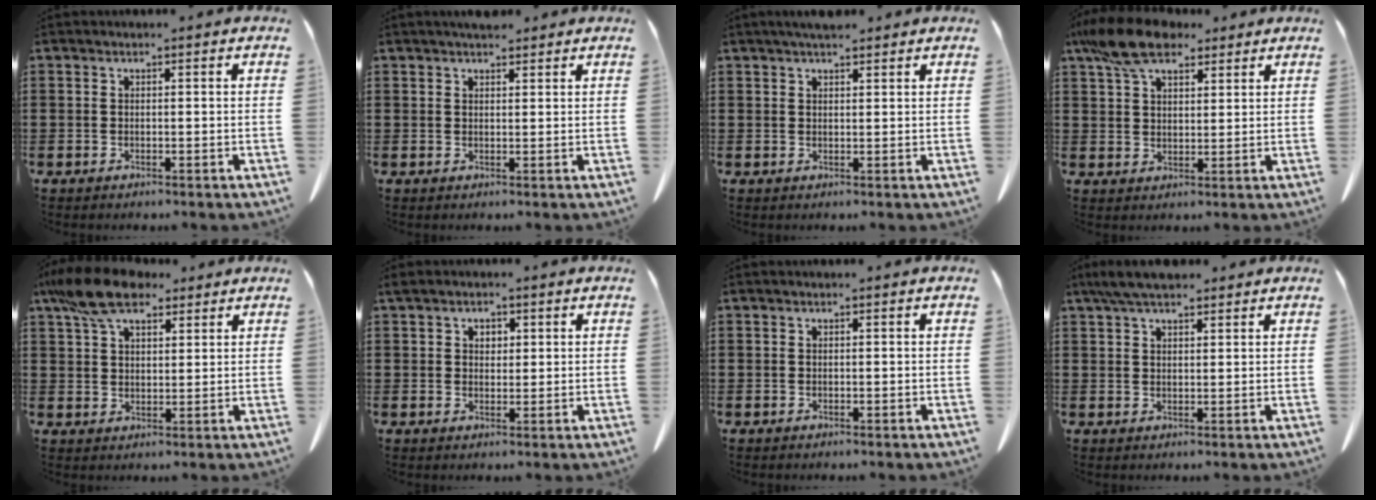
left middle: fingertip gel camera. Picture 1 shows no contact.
{"total": 2.5, "force": [2.2, 0.7, 0.9], "torque": [-0.015, -0.003, 0.040]}
{"total": 2.8, "force": [2.2, 0.7, 1.5], "torque": [-0.034, 0.002, 0.042]}
{"total": 9.2, "force": [6.4, 4.2, 5.1], "torque": [-0.120, 0.001, 0.123]}
{"total": 9.4, "force": [6.5, 4.2, 5.3], "torque": [-0.124, 0.000, 0.124]}
{"total": 2.2, "force": [1.1, 1.5, 1.0], "torque": [-0.018, 0.004, 0.018]}
{"total": 0.0}
{"total": 4.9, "force": [3.8, 1.2, 2.9], "torque": [-0.066, -0.002, 0.072]}